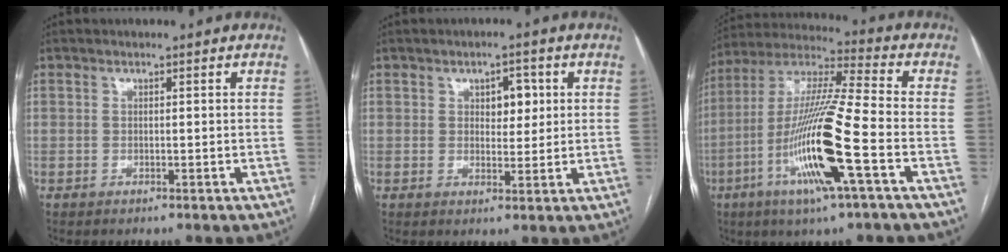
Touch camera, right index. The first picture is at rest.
{"total": 3.9, "force": [1.2, 2.2, 3.0], "torque": [-0.038, 0.007, 0.019]}
{"total": 17.7, "force": [-6.0, 0.1, 16.7], "torque": [-0.336, -0.014, -0.118]}